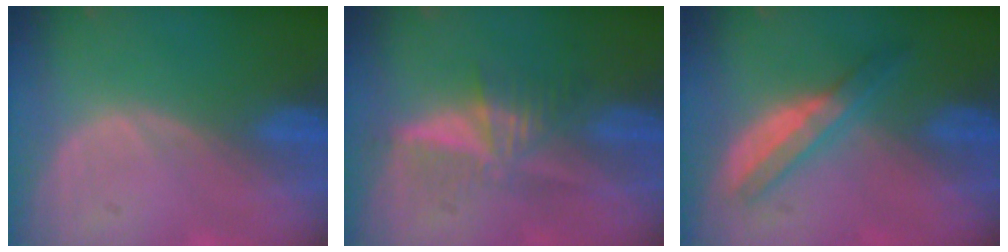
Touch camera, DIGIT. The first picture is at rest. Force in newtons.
{"total": 5.2, "press": 5.1, "slide": 0.9}
{"total": 4.9, "press": 4.8, "slide": 0.7}